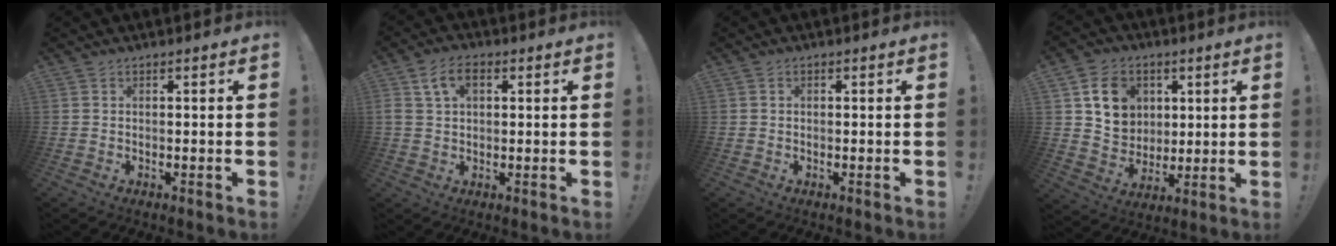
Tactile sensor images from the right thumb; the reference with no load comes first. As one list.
[{"total": 7.7, "force": [2.5, 4.6, 5.7], "torque": [-0.102, 0.005, 0.049]}, {"total": 0.5, "force": [-0.3, 0.4, 0.2], "torque": [-0.009, 0.005, -0.004]}, {"total": 13.0, "force": [5.6, 10.6, 5.1], "torque": [-0.069, -0.018, 0.113]}]